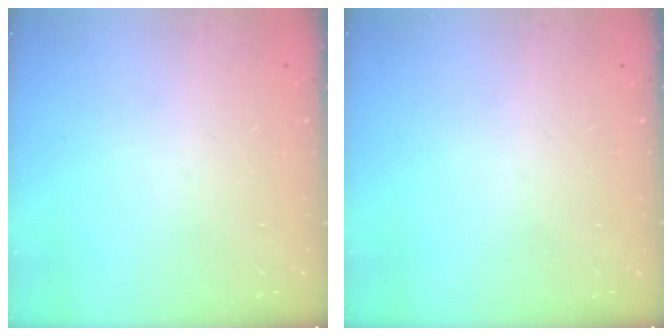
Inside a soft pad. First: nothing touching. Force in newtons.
{"total": 0.0}